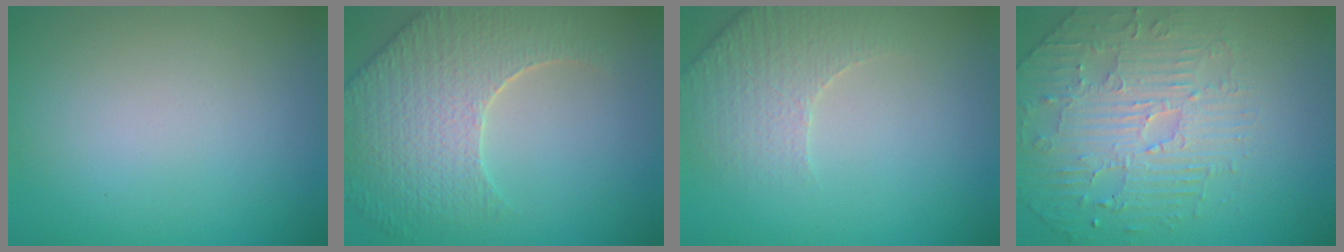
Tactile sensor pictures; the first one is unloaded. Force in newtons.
{"total": 7.5, "press": 5.7, "slide": 4.9}
{"total": 3.7, "press": 3.6, "slide": 1.0}
{"total": 4.2, "press": 4.1, "slide": 0.9}